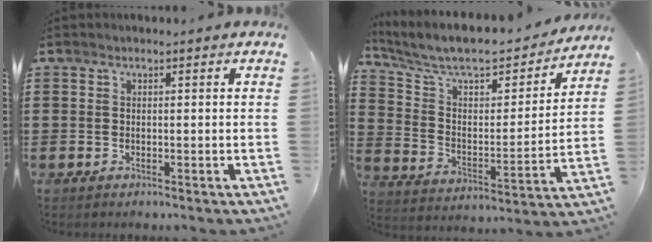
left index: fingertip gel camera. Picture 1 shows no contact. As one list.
[{"total": 8.4, "force": [7.3, 2.1, 3.5], "torque": [-0.103, -0.049, 0.122]}]